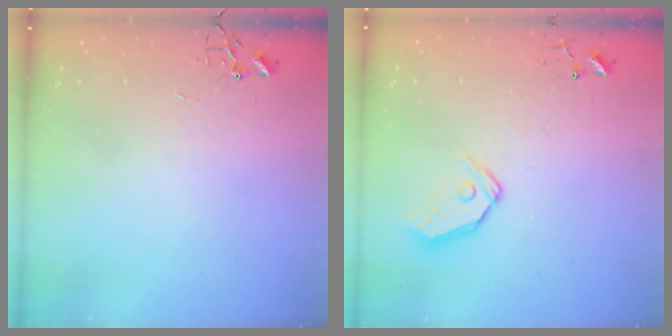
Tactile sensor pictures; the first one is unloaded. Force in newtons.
{"total": 8.3, "press": 8.2, "slide": 0.7}